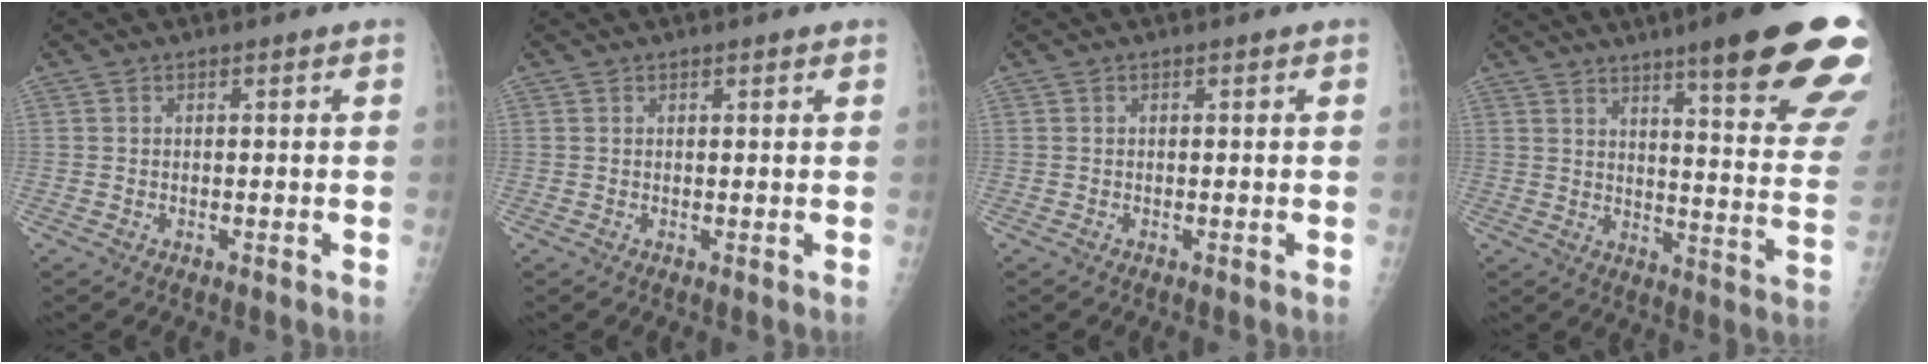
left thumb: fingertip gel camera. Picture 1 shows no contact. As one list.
[{"total": 0.7, "force": [0.5, 0.2, 0.4], "torque": [-0.004, -0.001, 0.007]}, {"total": 0.0}, {"total": 25.2, "force": [16.2, 3.5, 19.0], "torque": [-0.204, -0.068, 0.212]}]